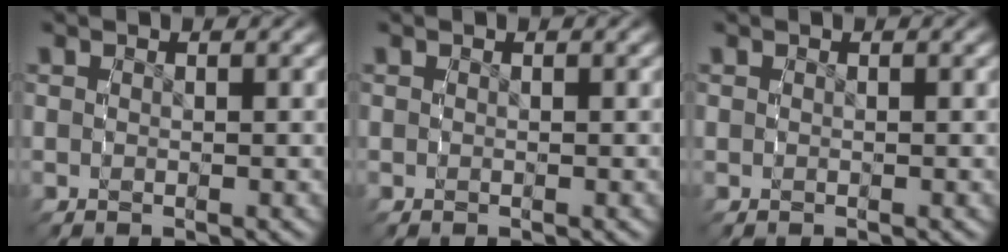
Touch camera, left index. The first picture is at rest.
{"total": 0.0}
{"total": 0.5, "force": [0.1, 0.5, 0.0], "torque": [-0.001, -0.001, 0.002]}